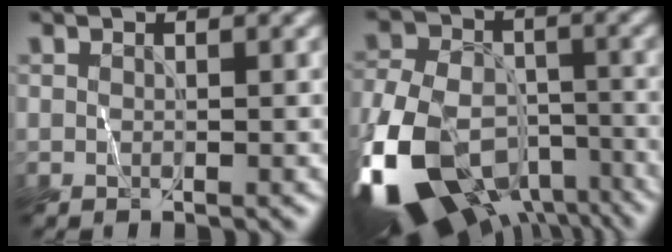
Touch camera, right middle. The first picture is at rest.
{"total": 17.3, "force": [-9.4, 10.8, 9.8], "torque": [-0.211, -0.039, -0.138]}